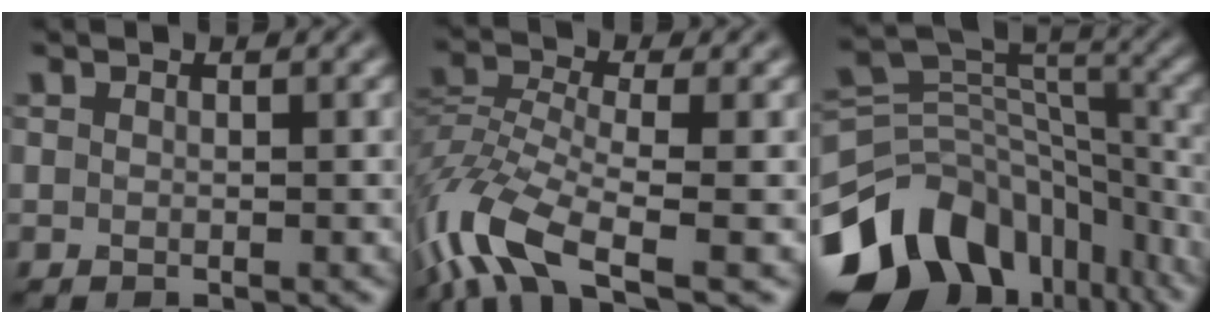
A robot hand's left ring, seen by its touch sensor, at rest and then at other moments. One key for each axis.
{"total": 8.4, "fx": -5.4, "fy": 2.6, "fz": 5.9, "tx": -0.127, "ty": 0.001, "tz": -0.114}
{"total": 13.0, "fx": -8.2, "fy": 8.2, "fz": 5.9, "tx": -0.124, "ty": 0.010, "tz": -0.133}